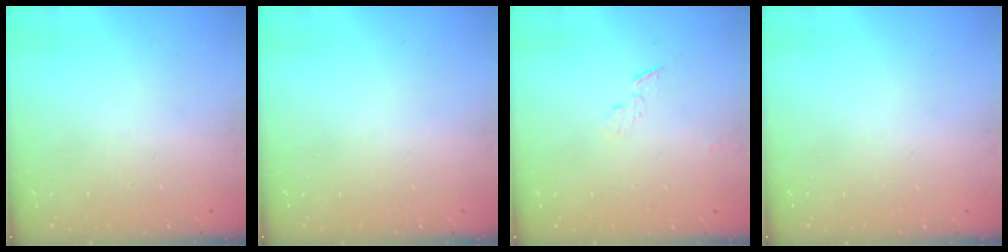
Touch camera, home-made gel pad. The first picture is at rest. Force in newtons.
{"total": 0.0}
{"total": 3.5, "press": 3.5, "slide": 0.4}
{"total": 0.0}